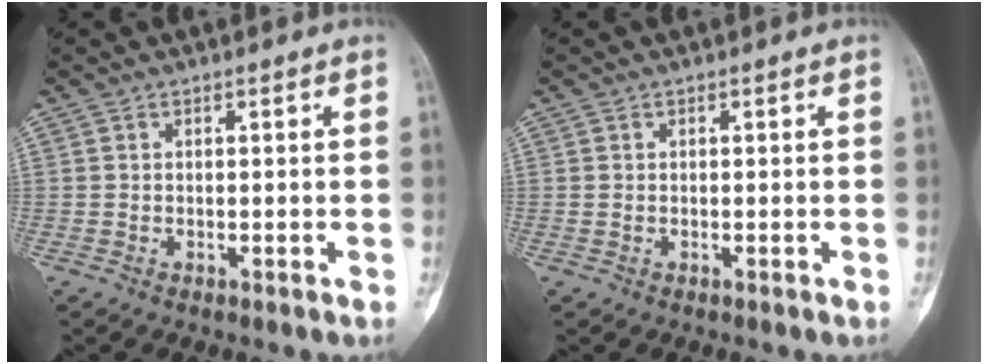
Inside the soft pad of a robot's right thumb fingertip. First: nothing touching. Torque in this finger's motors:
{"motor_torque": [-0.17, -0.20, -0.17, -0.15, -0.02]}